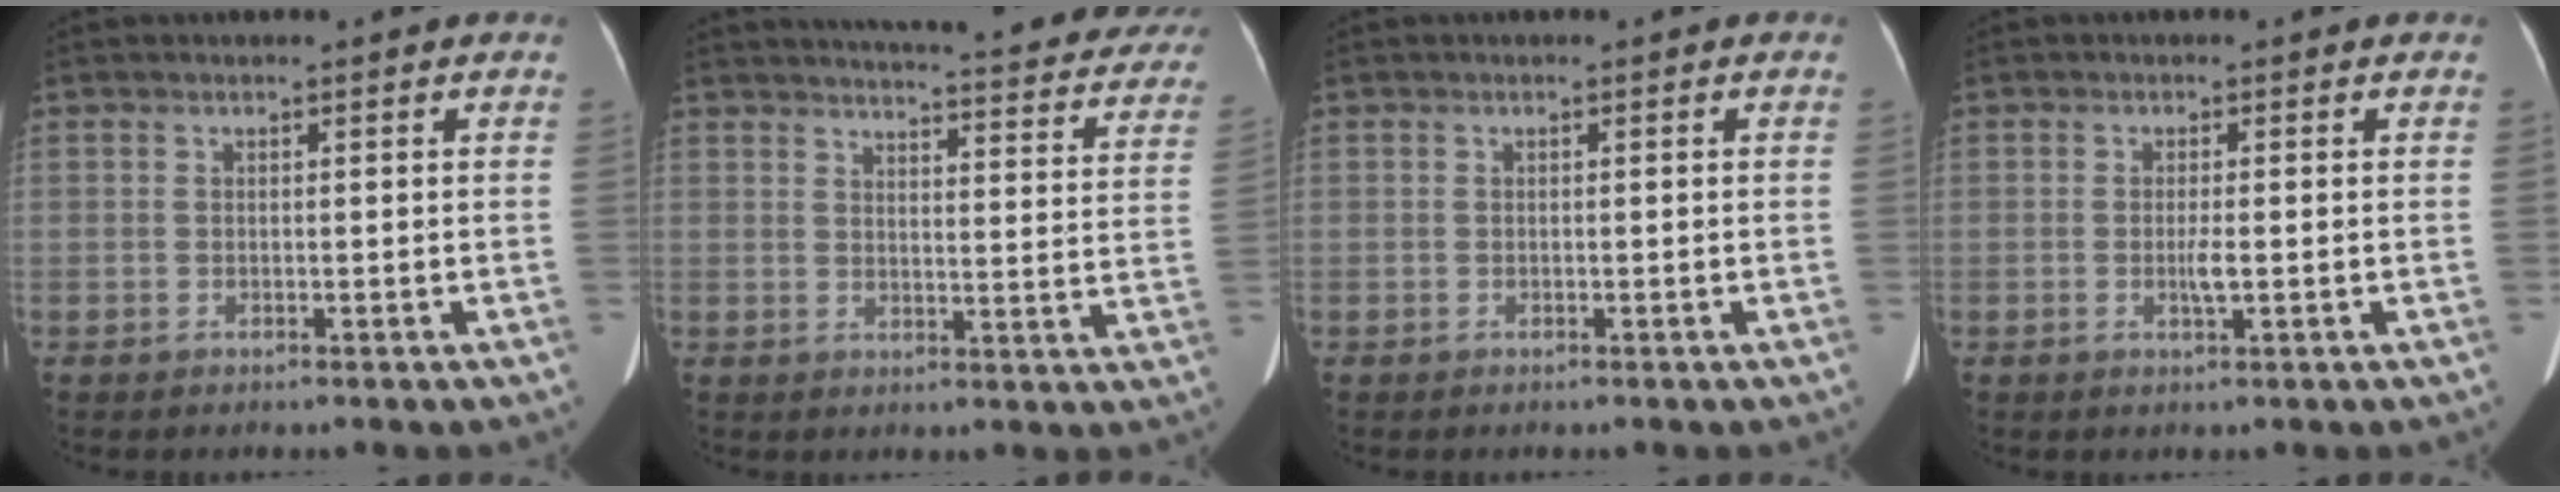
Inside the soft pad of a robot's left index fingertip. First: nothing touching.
{"total": 28.9, "force": [26.5, 4.7, 10.6], "torque": [-0.146, -0.067, 0.295]}
{"total": 0.0}
{"total": 1.7, "force": [-0.3, 0.1, 1.6], "torque": [-0.033, -0.002, -0.004]}